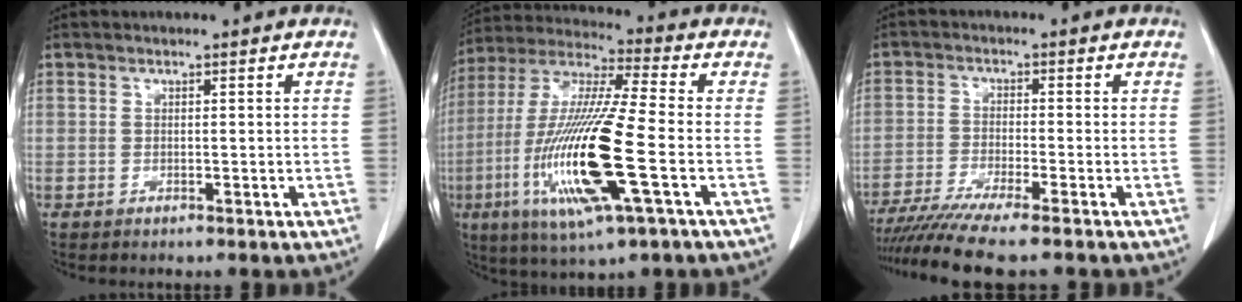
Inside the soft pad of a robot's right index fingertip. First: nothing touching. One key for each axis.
{"total": 19.6, "fx": -5.0, "fy": 1.4, "fz": 18.9, "tx": -0.403, "ty": -0.023, "tz": -0.095}
{"total": 9.7, "fx": -8.1, "fy": -0.8, "fz": 5.3, "tx": -0.079, "ty": -0.024, "tz": -0.132}